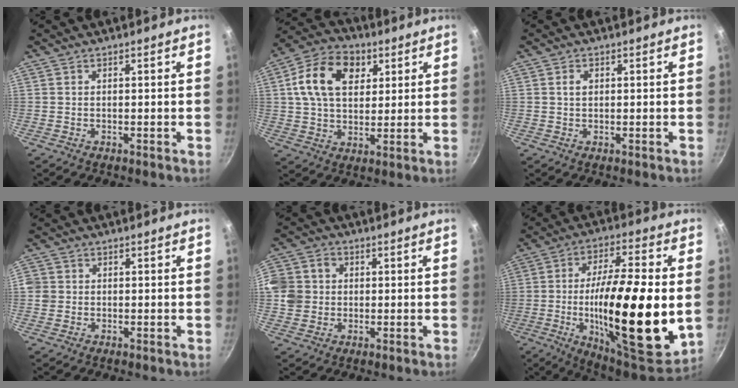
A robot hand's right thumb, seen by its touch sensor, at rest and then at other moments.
{"total": 14.4, "force": [4.6, 10.0, 9.4], "torque": [-0.145, 0.003, 0.066]}
{"total": 1.8, "force": [0.5, 1.3, 1.1], "torque": [-0.015, 0.005, 0.007]}
{"total": 2.4, "force": [-0.2, 2.3, 0.7], "torque": [-0.005, 0.008, -0.006]}
{"total": 8.2, "force": [0.3, 7.6, 3.1], "torque": [-0.039, 0.005, -0.011]}
{"total": 27.7, "force": [-2.5, 8.4, 26.3], "torque": [-0.418, -0.004, -0.041]}